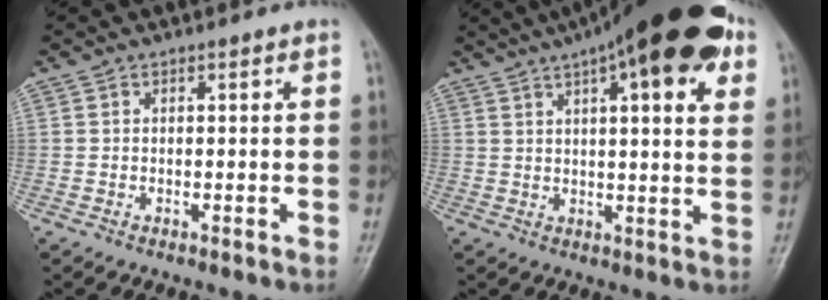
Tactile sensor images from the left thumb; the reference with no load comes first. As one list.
[{"total": 21.4, "force": [11.1, 6.1, 17.3], "torque": [-0.236, 0.007, 0.157]}]